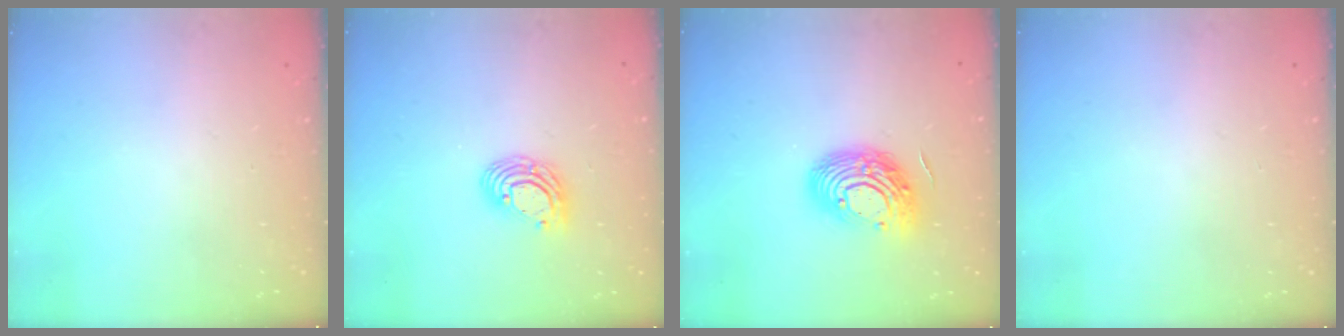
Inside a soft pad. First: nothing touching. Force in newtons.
{"total": 9.5, "press": 9.4, "slide": 1.6}
{"total": 14.5, "press": 14.5, "slide": 1.0}
{"total": 0.0}